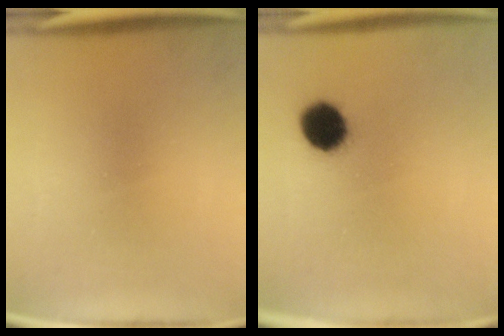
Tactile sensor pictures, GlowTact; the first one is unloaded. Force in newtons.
{"total": 8.9}